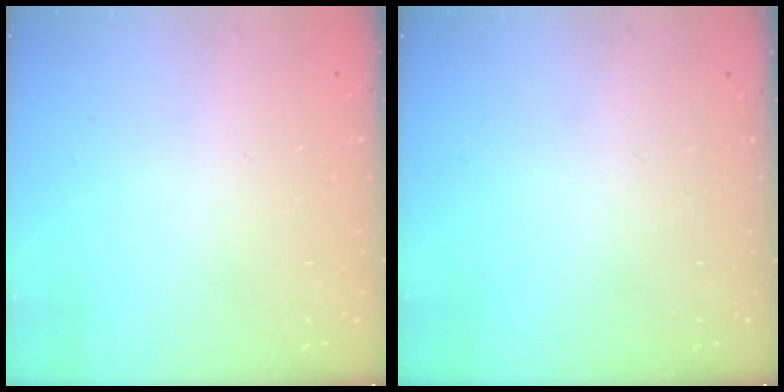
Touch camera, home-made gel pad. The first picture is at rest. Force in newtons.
{"total": 0.0}